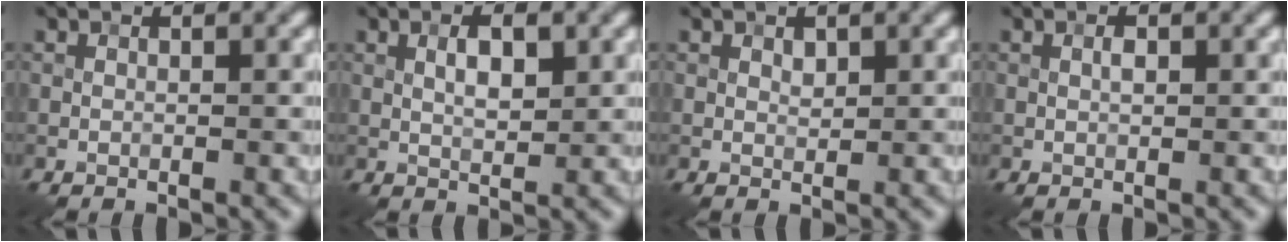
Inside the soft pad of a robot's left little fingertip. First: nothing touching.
{"total": 2.6, "force": [0.8, 1.0, 2.3], "torque": [-0.041, 0.001, 0.014]}
{"total": 0.8, "force": [0.5, 0.5, 0.4], "torque": [-0.008, -0.002, 0.009]}
{"total": 0.8, "force": [0.2, 0.3, 0.7], "torque": [-0.010, 0.001, 0.002]}